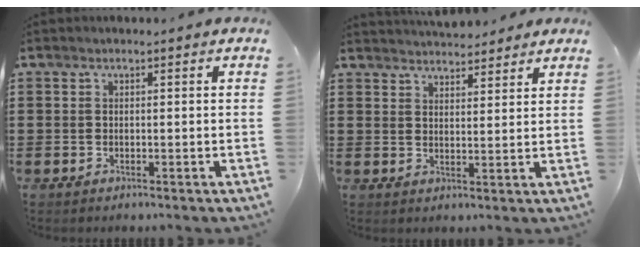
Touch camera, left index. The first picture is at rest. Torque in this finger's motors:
{"motor_torque": [1.21, -0.93, -0.04, 0.00]}